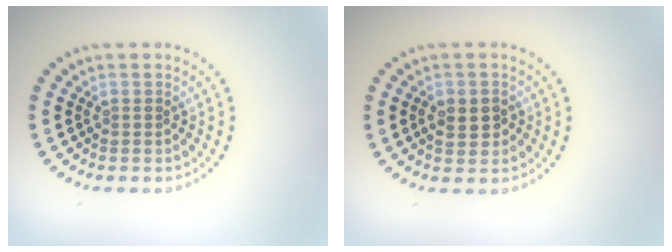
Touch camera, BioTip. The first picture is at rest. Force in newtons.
{"total": 2.3, "press": 2.3, "slide": 0.3}